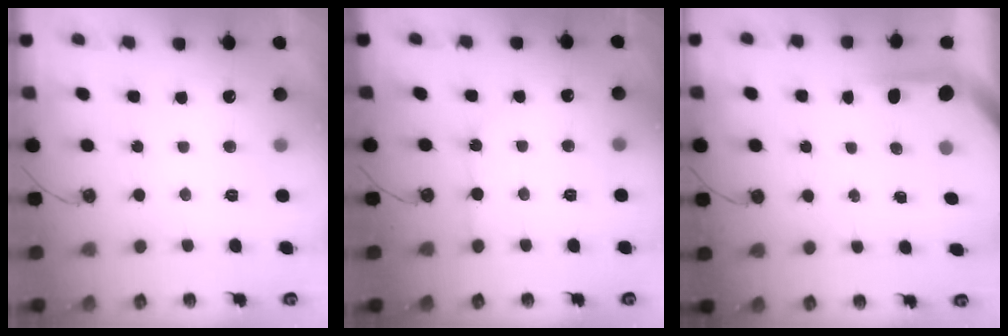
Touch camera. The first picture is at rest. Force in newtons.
{"total": 2.1, "press": 2.1, "slide": 0.4}
{"total": 3.9, "press": 3.9, "slide": 0.3}